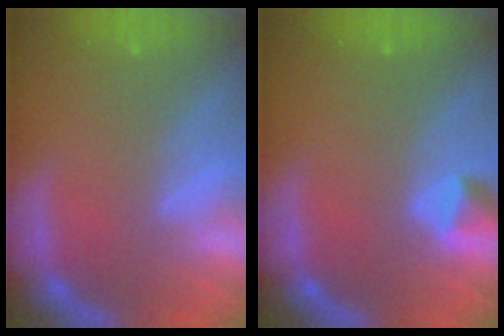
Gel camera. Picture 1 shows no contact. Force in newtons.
{"total": 1.4}